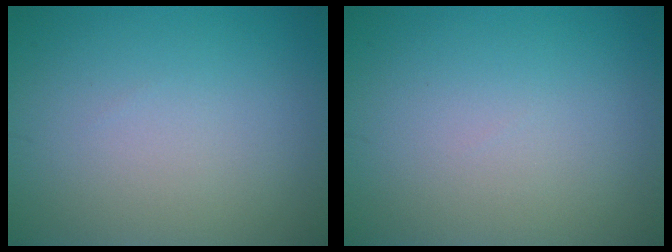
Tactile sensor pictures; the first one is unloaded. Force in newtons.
{"total": 0.0}